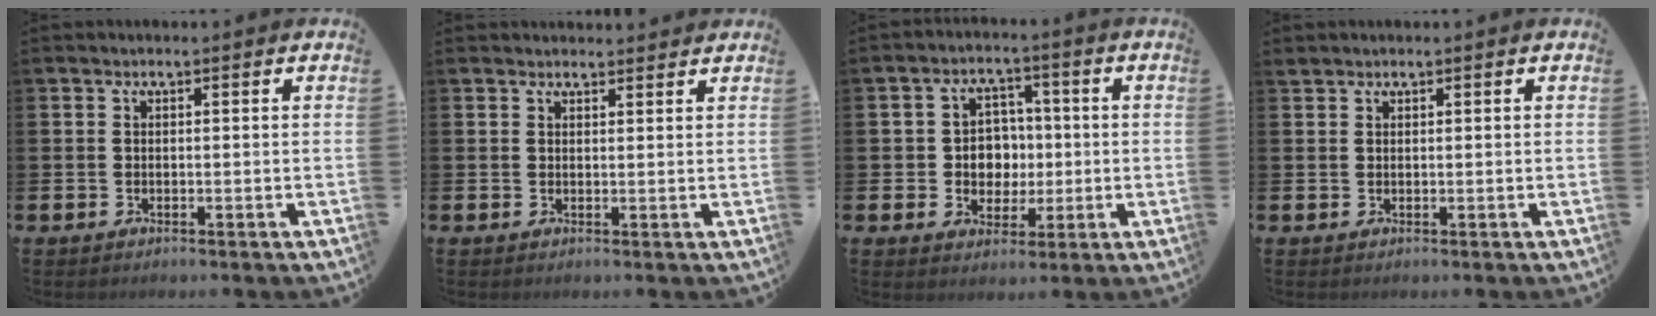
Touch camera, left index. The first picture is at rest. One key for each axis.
{"total": 1.6, "fx": 1.6, "fy": 0.3, "fz": -0.1, "tx": 0.011, "ty": -0.008, "tz": 0.027}
{"total": 5.2, "fx": 0.1, "fy": 4.8, "fz": 2.1, "tx": -0.044, "ty": 0.012, "tz": -0.006}
{"total": 0.9, "fx": 0.9, "fy": 0.2, "fz": -0.1, "tx": 0.000, "ty": 0.001, "tz": 0.017}